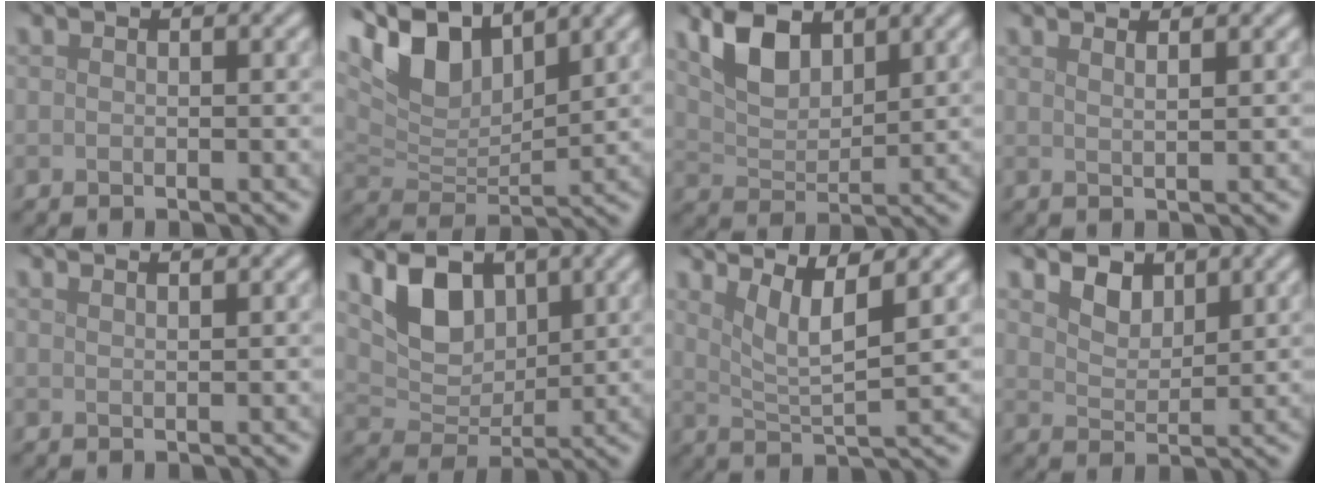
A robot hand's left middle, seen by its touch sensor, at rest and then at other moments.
{"total": 7.6, "force": [5.2, 3.1, 4.5], "torque": [-0.098, 0.009, 0.095]}
{"total": 4.8, "force": [3.0, 2.3, 3.0], "torque": [-0.066, 0.002, 0.057]}
{"total": 1.8, "force": [1.2, 0.6, 1.1], "torque": [0.003, 0.003, 0.000]}
{"total": 2.1, "force": [1.5, 0.8, 1.1], "torque": [0.004, 0.001, -0.001]}
{"total": 4.8, "force": [2.4, 3.0, 2.9], "torque": [-0.063, -0.009, 0.042]}
{"total": 4.5, "force": [2.6, 0.8, 3.6], "torque": [-0.063, 0.001, 0.050]}
{"total": 2.5, "force": [1.8, 1.3, 1.0], "torque": [-0.027, -0.003, 0.032]}